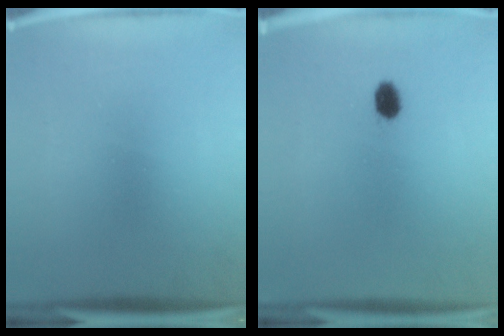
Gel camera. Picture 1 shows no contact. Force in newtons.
{"total": 2.7}